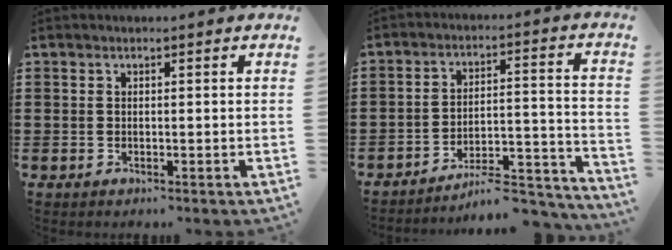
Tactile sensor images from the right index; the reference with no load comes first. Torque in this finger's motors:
{"motor_torque": [-0.10, 0.02, -0.36, -0.21]}